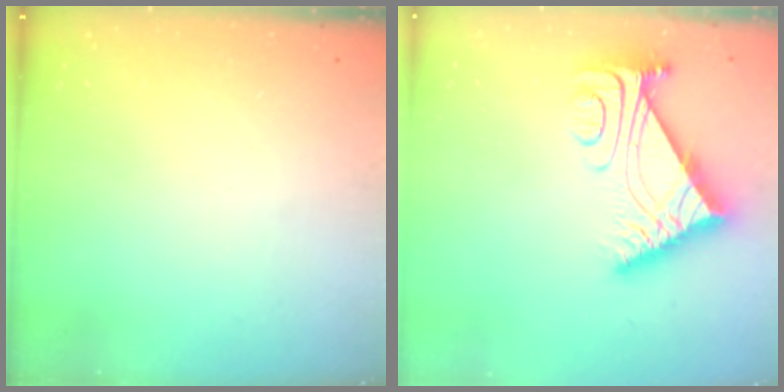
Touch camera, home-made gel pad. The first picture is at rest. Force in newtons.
{"total": 9.3, "press": 9.3, "slide": 1.0}